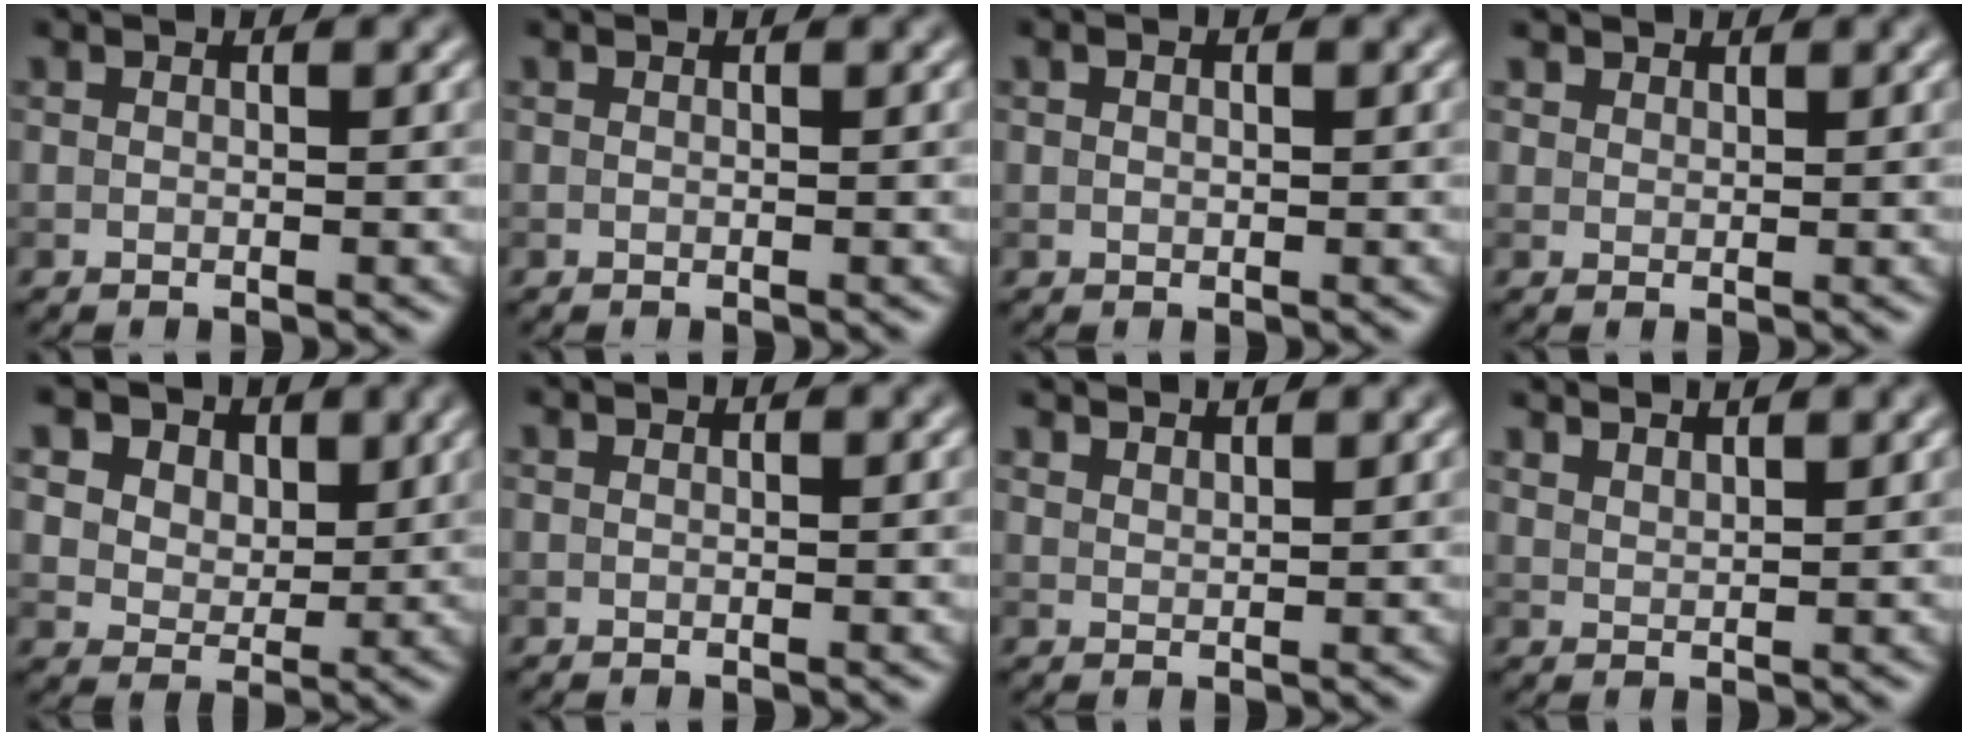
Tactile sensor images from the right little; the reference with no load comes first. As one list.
[{"total": 0.0}, {"total": 0.7, "force": [0.3, 0.4, 0.5], "torque": [-0.009, 0.003, 0.004]}, {"total": 1.4, "force": [1.1, 0.8, 0.2], "torque": [-0.007, -0.004, 0.025]}, {"total": 8.9, "force": [5.1, 6.2, 3.9], "torque": [-0.081, 0.007, 0.080]}, {"total": 0.0}, {"total": 2.6, "force": [2.5, 0.5, 0.7], "torque": [0.002, -0.001, 0.032]}, {"total": 3.2, "force": [2.9, 0.8, 1.2], "torque": [0.001, 0.012, 0.025]}]